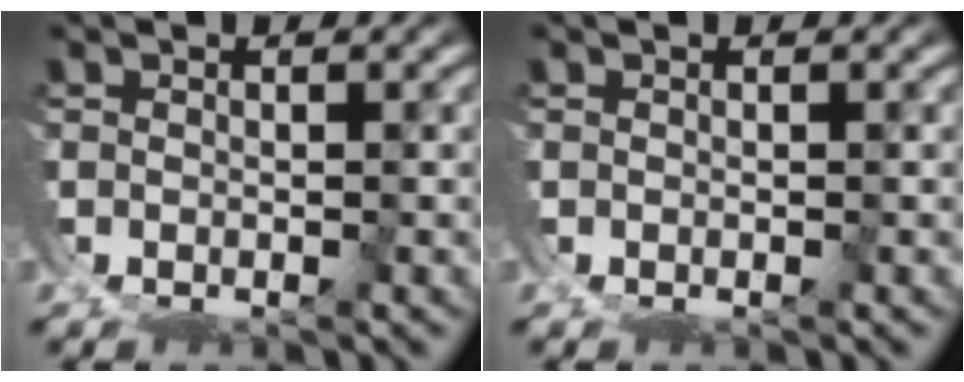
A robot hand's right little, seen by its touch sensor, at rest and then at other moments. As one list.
[{"total": 0.0}]